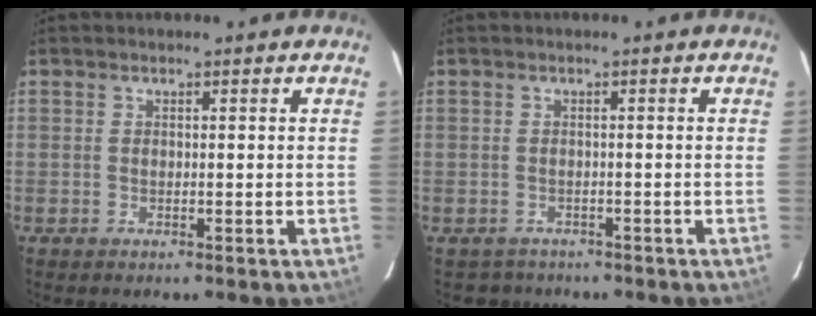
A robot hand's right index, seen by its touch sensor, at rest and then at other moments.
{"total": 2.6, "force": [-2.0, 1.6, -0.4], "torque": [0.002, 0.004, -0.029]}